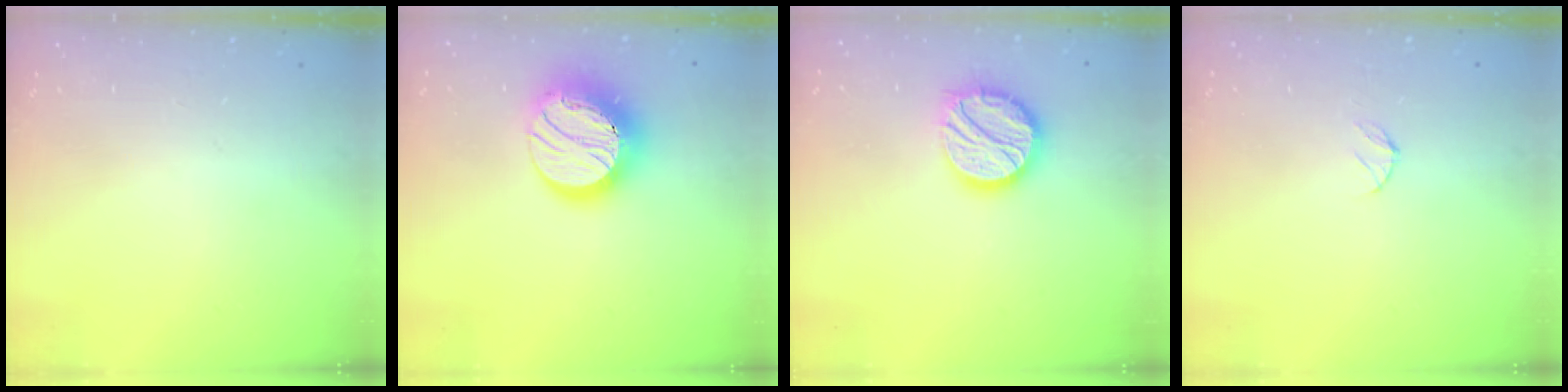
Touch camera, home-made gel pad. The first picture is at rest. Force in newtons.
{"total": 16.9, "press": 16.9, "slide": 1.4}
{"total": 14.9, "press": 14.9, "slide": 0.9}
{"total": 4.0, "press": 3.9, "slide": 0.5}